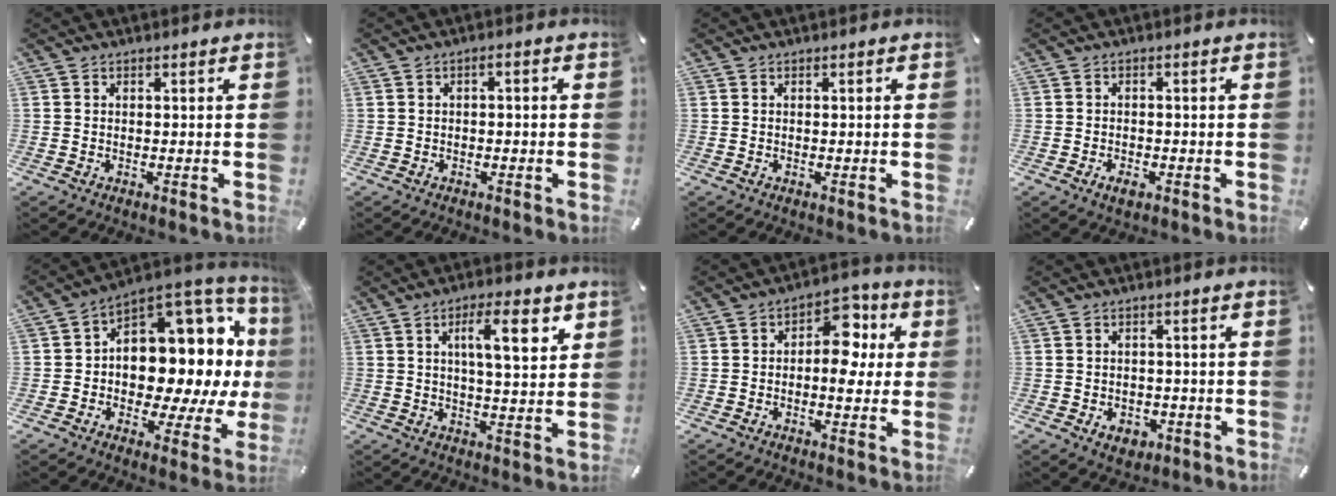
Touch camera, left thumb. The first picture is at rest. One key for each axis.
{"total": 1.6, "fx": -1.1, "fy": 0.6, "fz": 1.1, "tx": -0.019, "ty": 0.004, "tz": -0.021}
{"total": 0.7, "fx": 0.0, "fy": 0.0, "fz": 0.7, "tx": -0.010, "ty": 0.000, "tz": -0.001}
{"total": 3.1, "fx": -1.4, "fy": 2.0, "fz": 1.9, "tx": -0.041, "ty": 0.004, "tz": -0.027}
{"total": 13.7, "fx": 3.0, "fy": 10.1, "fz": 8.7, "tx": -0.085, "ty": -0.073, "tz": 0.047}
{"total": 11.0, "fx": 4.3, "fy": 3.1, "fz": 9.6, "tx": -0.154, "ty": -0.008, "tz": 0.062}
{"total": 10.6, "fx": 0.6, "fy": 6.8, "fz": 8.0, "tx": -0.096, "ty": 0.001, "tz": 0.007}
{"total": 4.5, "fx": -1.6, "fy": 3.5, "fz": 2.3, "tx": -0.036, "ty": 0.002, "tz": -0.030}